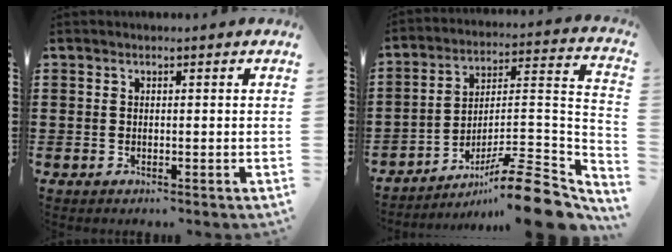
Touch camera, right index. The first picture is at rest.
{"total": 12.6, "force": [-9.4, 1.7, 8.3], "torque": [-0.117, 0.027, -0.174]}